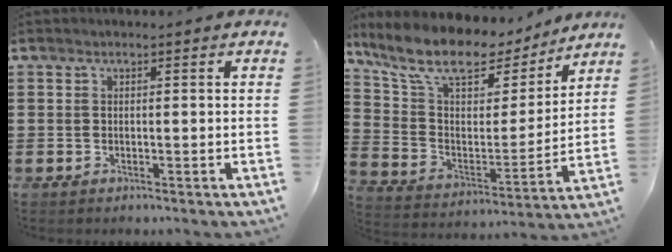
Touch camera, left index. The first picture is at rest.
{"total": 10.7, "force": [8.6, 3.7, 5.2], "torque": [-0.136, -0.054, 0.147]}